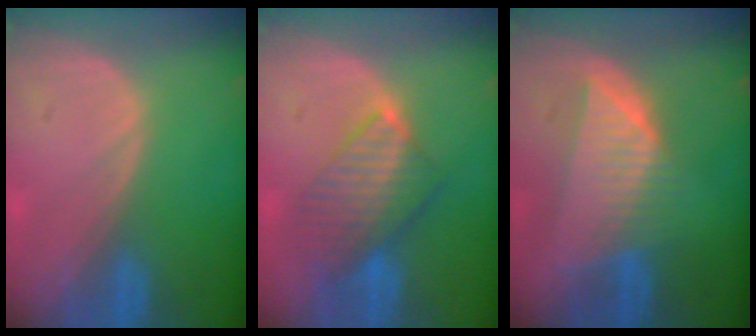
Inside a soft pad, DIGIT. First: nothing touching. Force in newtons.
{"total": 7.8, "press": 7.1, "slide": 3.3}
{"total": 7.6, "press": 7.0, "slide": 3.0}